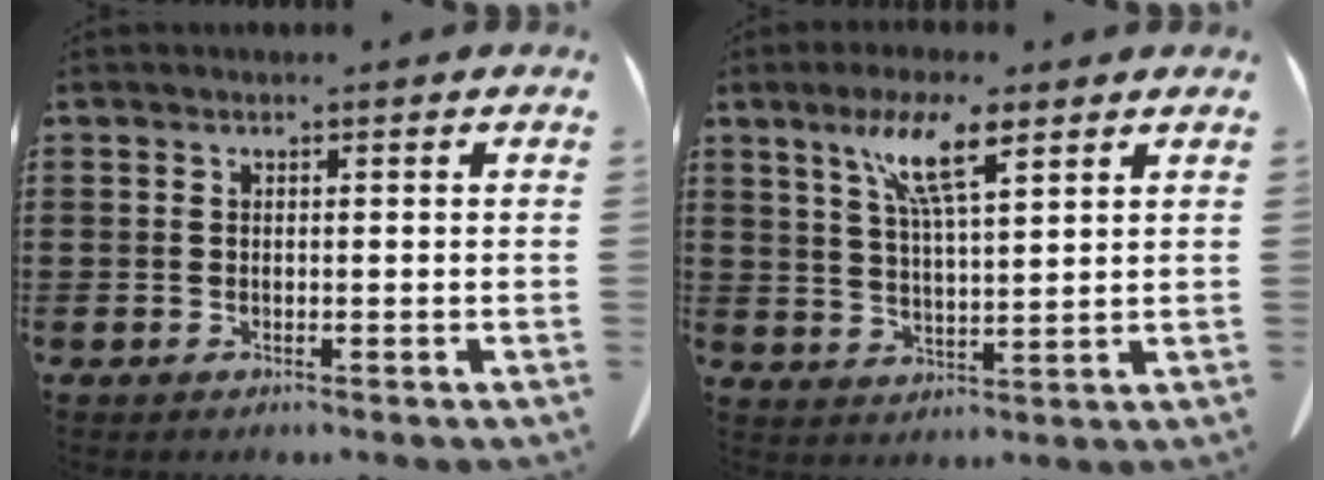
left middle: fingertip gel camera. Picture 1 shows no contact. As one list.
[{"total": 8.8, "force": [5.5, 1.6, 6.7], "torque": [-0.144, -0.002, 0.094]}]